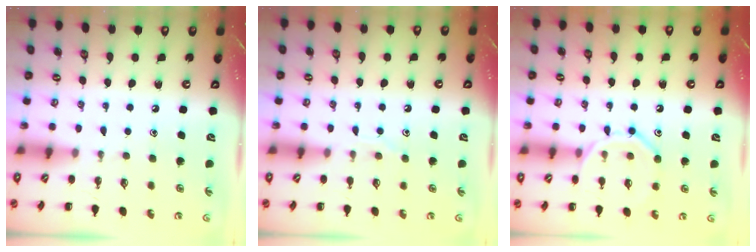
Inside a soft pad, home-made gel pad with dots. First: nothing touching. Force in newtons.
{"total": 6.2, "press": 6.2, "slide": 0.8}
{"total": 12.0, "press": 12.0, "slide": 0.7}